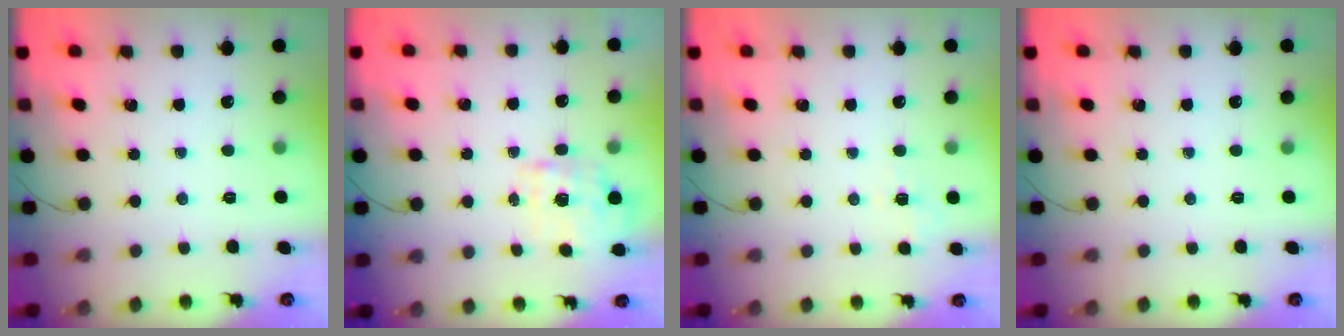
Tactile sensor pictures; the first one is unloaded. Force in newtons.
{"total": 1.9, "press": 1.8, "slide": 0.5}
{"total": 5.6, "press": 5.3, "slide": 1.6}
{"total": 0.0}